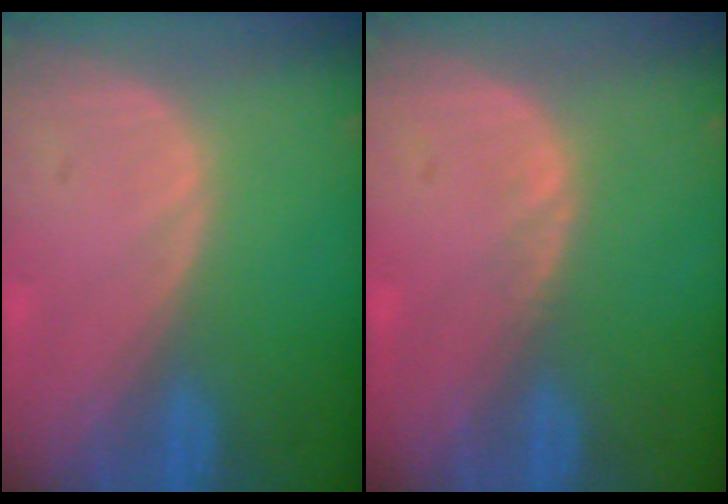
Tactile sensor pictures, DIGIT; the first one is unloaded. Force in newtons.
{"total": 0.7, "press": 0.6, "slide": 0.3}